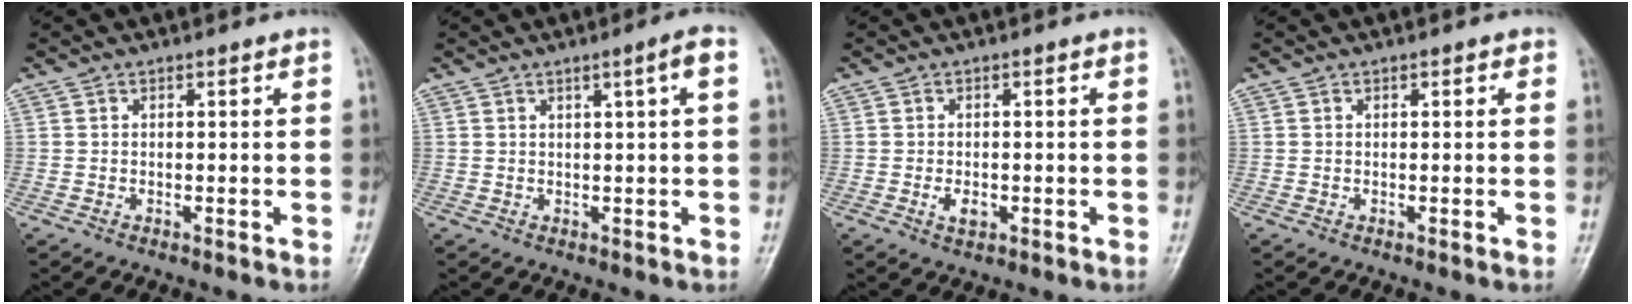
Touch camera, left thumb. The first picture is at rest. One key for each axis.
{"total": 3.3, "fx": 1.1, "fy": -0.2, "fz": 3.1, "tx": -0.049, "ty": 0.001, "tz": 0.019}
{"total": 2.6, "fx": -0.7, "fy": 1.6, "fz": 1.8, "tx": -0.029, "ty": -0.001, "tz": -0.012}
{"total": 0.9, "fx": 0.4, "fy": 0.6, "fz": 0.6, "tx": -0.002, "ty": 0.001, "tz": 0.001}